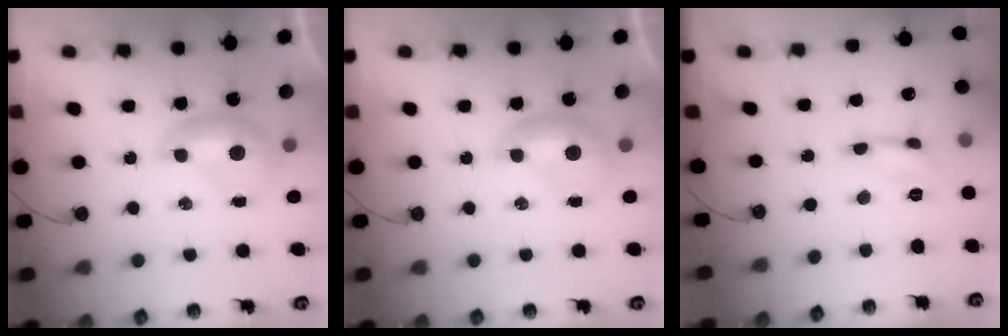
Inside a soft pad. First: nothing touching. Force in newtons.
{"total": 0.0}
{"total": 0.5, "press": 0.5, "slide": 0.1}